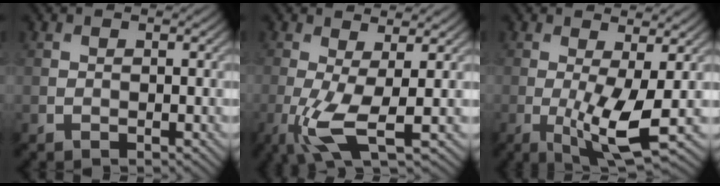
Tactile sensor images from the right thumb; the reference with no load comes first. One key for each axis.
{"total": 6.0, "fx": -1.2, "fy": 1.3, "fz": 5.7, "tx": -0.130, "ty": -0.008, "tz": -0.028}
{"total": 6.6, "fx": -0.9, "fy": 1.4, "fz": 6.4, "tx": -0.122, "ty": -0.009, "tz": -0.016}